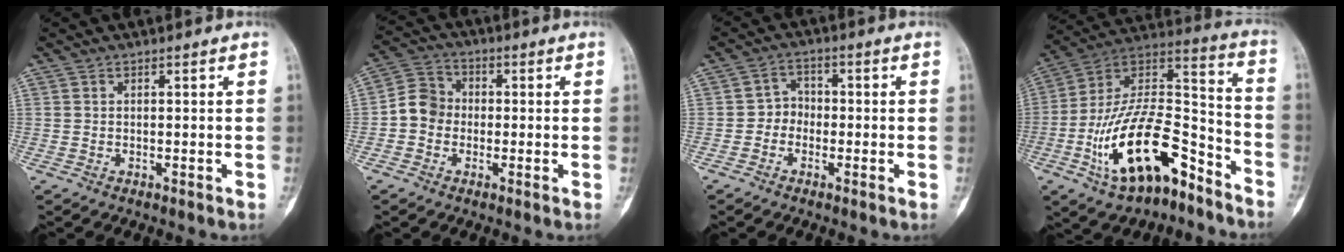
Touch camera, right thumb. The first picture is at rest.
{"total": 6.3, "force": [-1.1, 5.6, 2.7], "torque": [-0.028, 0.019, -0.036]}
{"total": 3.7, "force": [-1.3, 3.1, 1.4], "torque": [0.001, 0.018, -0.036]}
{"total": 22.9, "force": [-12.1, 10.6, 16.3], "torque": [-0.279, 0.096, -0.204]}